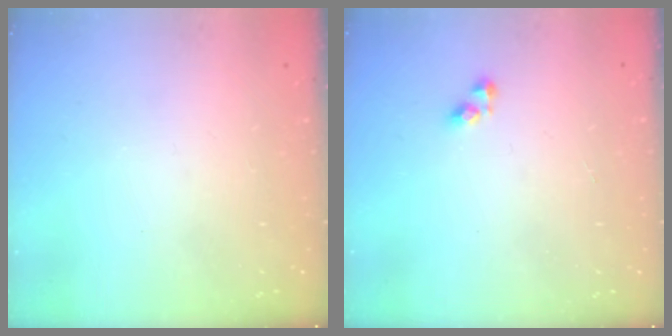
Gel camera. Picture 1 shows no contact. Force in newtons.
{"total": 3.8, "press": 3.7, "slide": 0.6}